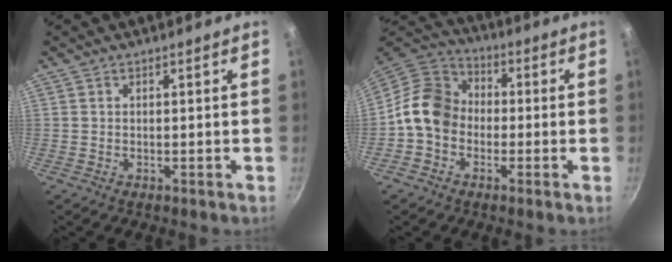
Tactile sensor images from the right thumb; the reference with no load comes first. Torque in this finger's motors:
{"motor_torque": [1.59, 1.81, 0.71, -0.91, 0.10]}